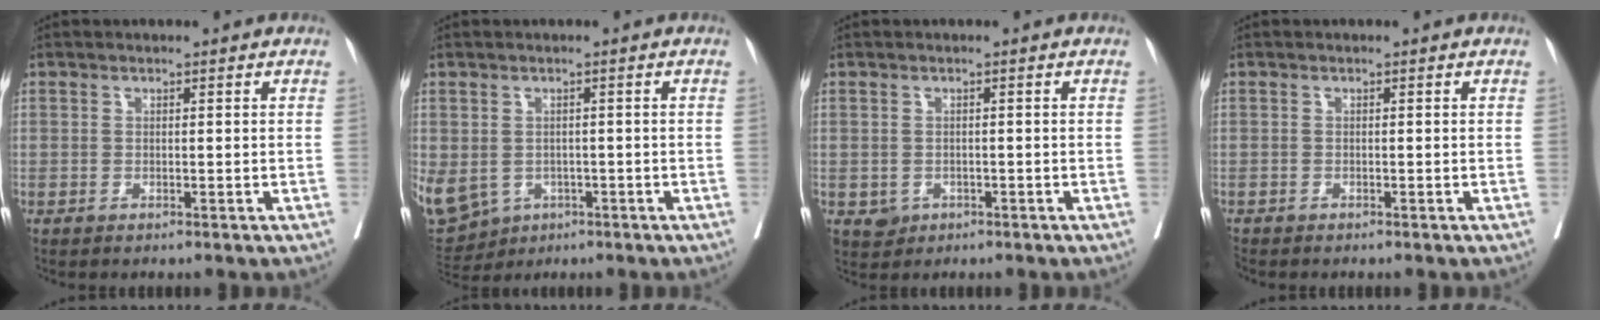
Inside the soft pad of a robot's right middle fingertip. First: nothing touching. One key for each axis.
{"total": 23.4, "fx": -8.2, "fy": 19.7, "fz": 9.6, "tx": -0.349, "ty": -0.014, "tz": -0.108}
{"total": 2.1, "fx": -0.8, "fy": 1.9, "fz": 0.5, "tx": -0.004, "ty": 0.004, "tz": -0.005}
{"total": 0.7, "fx": -0.7, "fy": 0.1, "fz": 0.0, "tx": -0.006, "ty": -0.003, "tz": -0.017}